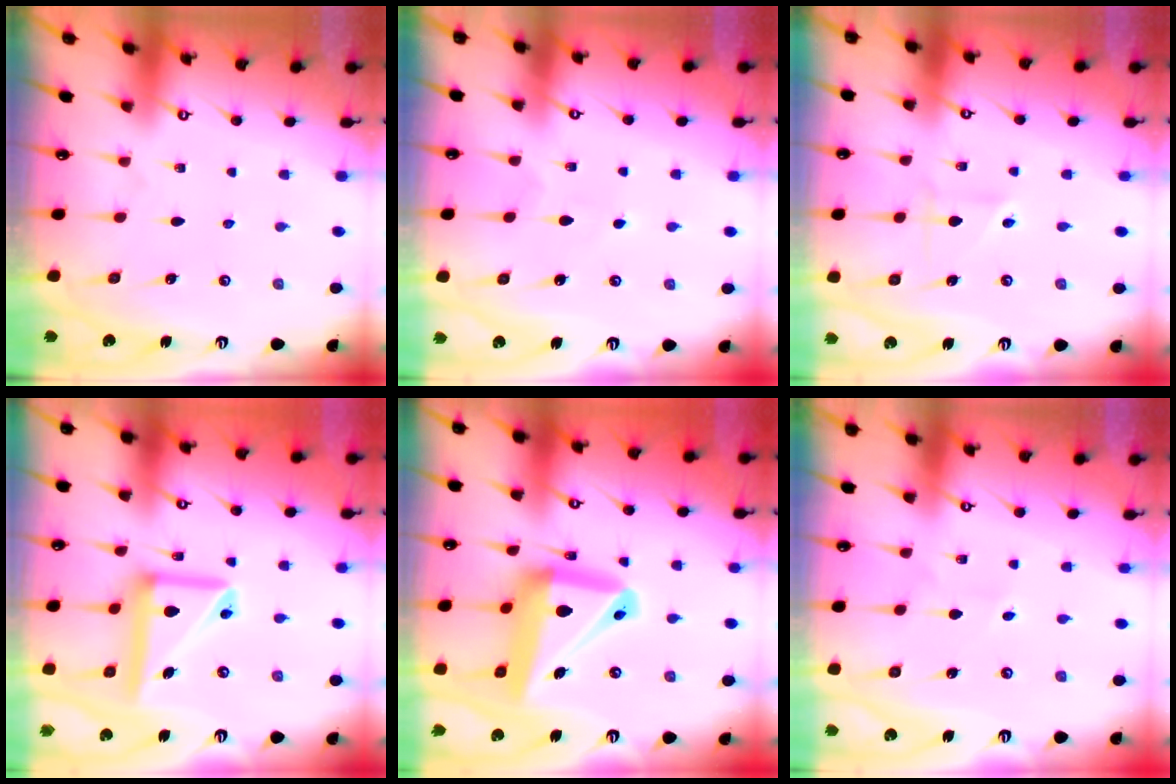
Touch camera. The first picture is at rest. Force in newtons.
{"total": 4.3, "press": 4.2, "slide": 0.6}
{"total": 3.0, "press": 2.9, "slide": 0.6}
{"total": 14.1, "press": 14.0, "slide": 1.7}
{"total": 18.3, "press": 18.2, "slide": 2.0}
{"total": 1.5, "press": 1.5, "slide": 0.1}